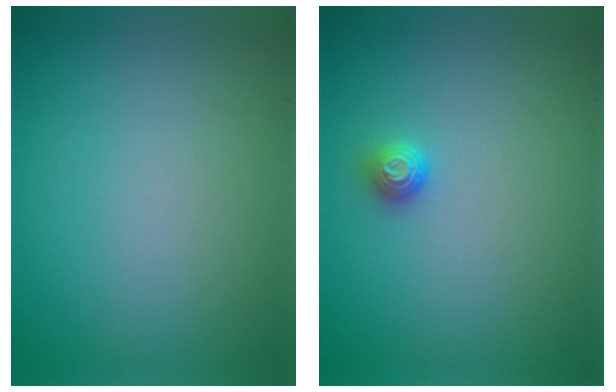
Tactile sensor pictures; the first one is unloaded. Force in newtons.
{"total": 1.2, "press": 1.1, "slide": 0.4}